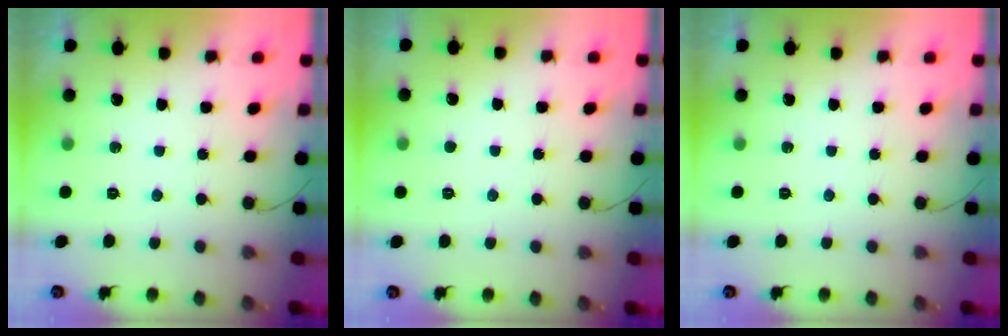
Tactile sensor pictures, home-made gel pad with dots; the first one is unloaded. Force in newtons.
{"total": 2.5, "press": 2.5, "slide": 0.2}
{"total": 0.0}